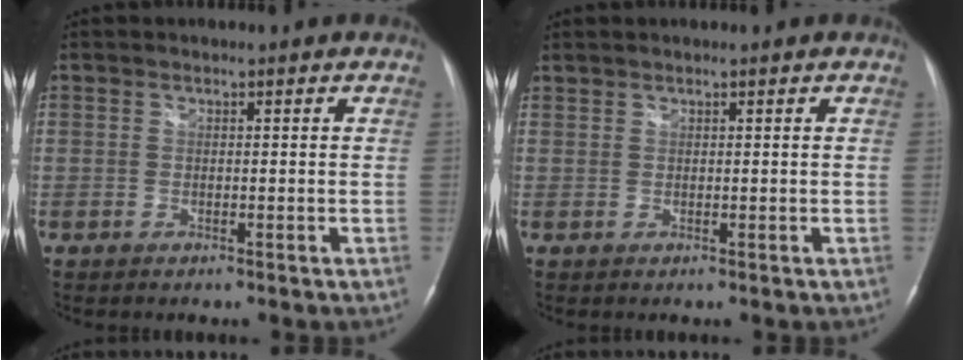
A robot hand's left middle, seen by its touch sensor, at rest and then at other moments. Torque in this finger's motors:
{"motor_torque": [0.62, -0.45, 0.54, 0.09]}